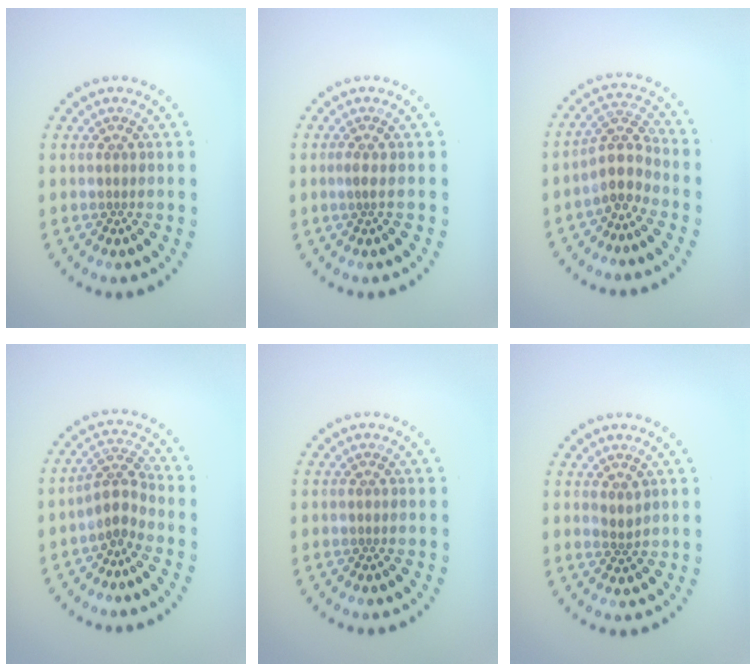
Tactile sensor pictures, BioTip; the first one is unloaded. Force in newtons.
{"total": 0.6, "press": 0.4, "slide": 0.5}
{"total": 3.0, "press": 2.2, "slide": 2.0}
{"total": 2.6, "press": 1.9, "slide": 1.7}
{"total": 0.0}
{"total": 1.0, "press": 0.8, "slide": 0.6}